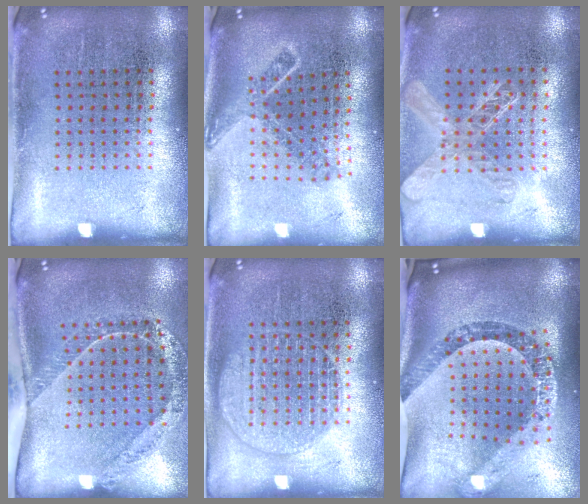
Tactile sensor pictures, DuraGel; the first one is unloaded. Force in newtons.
{"total": 1.8, "press": 1.3, "slide": 1.3}
{"total": 1.3, "press": 1.2, "slide": 0.5}
{"total": 1.7, "press": 1.5, "slide": 0.8}
{"total": 2.6, "press": 2.6, "slide": 0.4}
{"total": 2.6, "press": 2.0, "slide": 1.6}